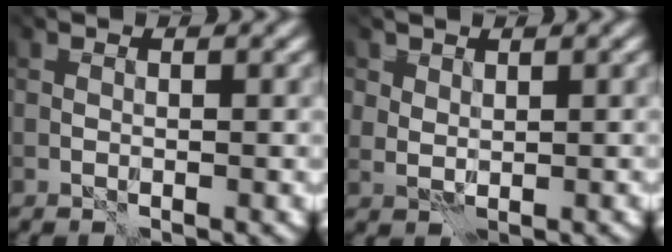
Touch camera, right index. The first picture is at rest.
{"total": 1.8, "force": [1.5, 0.9, 0.1], "torque": [-0.003, -0.004, 0.033]}